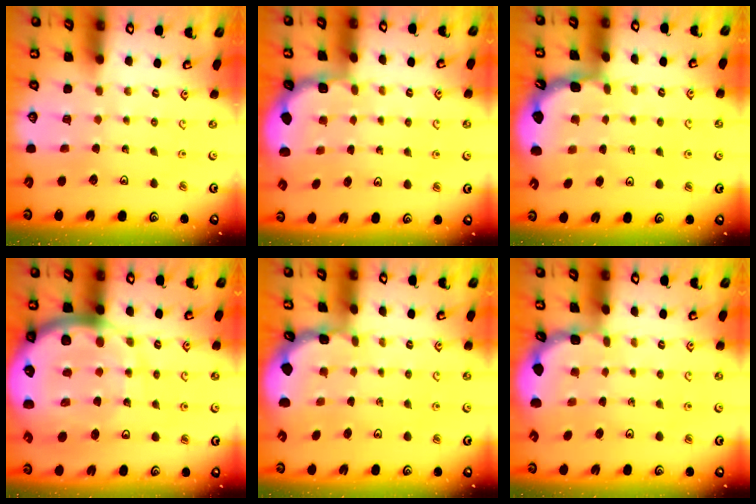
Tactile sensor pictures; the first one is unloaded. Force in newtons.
{"total": 1.9, "press": 1.8, "slide": 0.7}
{"total": 2.0, "press": 2.0, "slide": 0.2}
{"total": 17.4, "press": 17.3, "slide": 2.0}
{"total": 1.6, "press": 1.6, "slide": 0.2}
{"total": 1.6, "press": 1.6, "slide": 0.2}